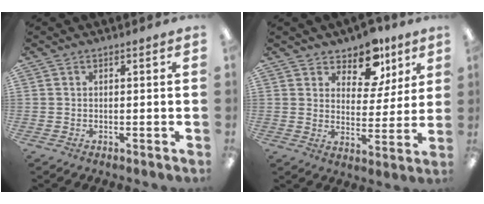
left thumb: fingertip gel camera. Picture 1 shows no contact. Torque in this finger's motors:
{"motor_torque": [-0.04, -0.02, 0.23, -0.19, -0.03]}